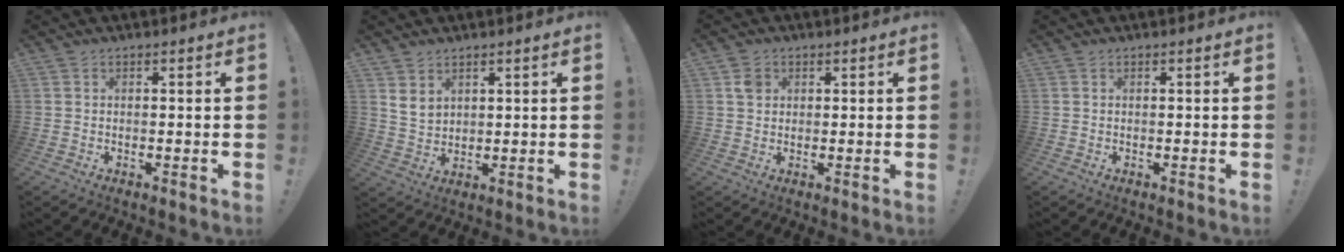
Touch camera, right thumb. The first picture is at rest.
{"total": 5.4, "force": [3.3, 3.5, 2.4], "torque": [-0.035, -0.016, 0.064]}
{"total": 3.0, "force": [1.2, 2.5, 1.1], "torque": [-0.005, -0.003, 0.020]}
{"total": 0.0}